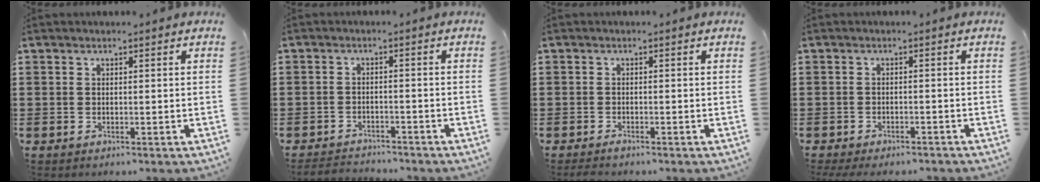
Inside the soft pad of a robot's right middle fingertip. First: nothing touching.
{"total": 2.5, "force": [-2.5, 0.5, -0.3], "torque": [-0.003, -0.001, -0.056]}
{"total": 0.8, "force": [-0.7, 0.1, 0.4], "torque": [-0.011, -0.006, -0.012]}
{"total": 1.6, "force": [-1.5, 0.2, 0.2], "torque": [-0.008, -0.002, -0.032]}